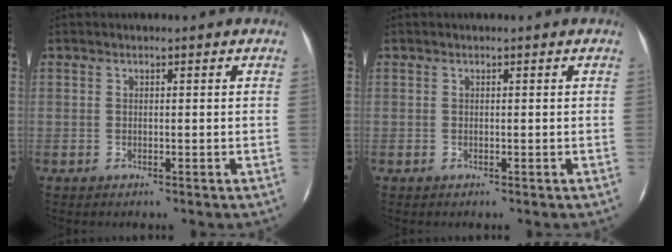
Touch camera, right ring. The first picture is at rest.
{"total": 0.0}